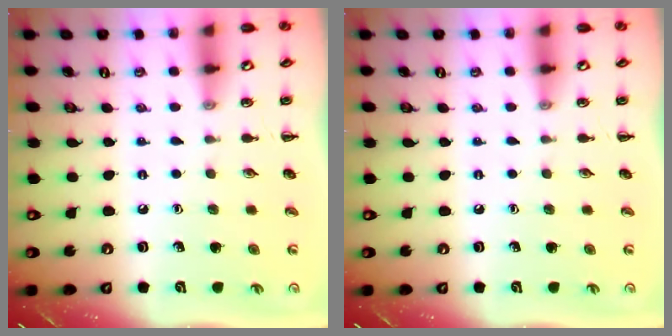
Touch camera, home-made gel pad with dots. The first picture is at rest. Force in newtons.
{"total": 0.0}